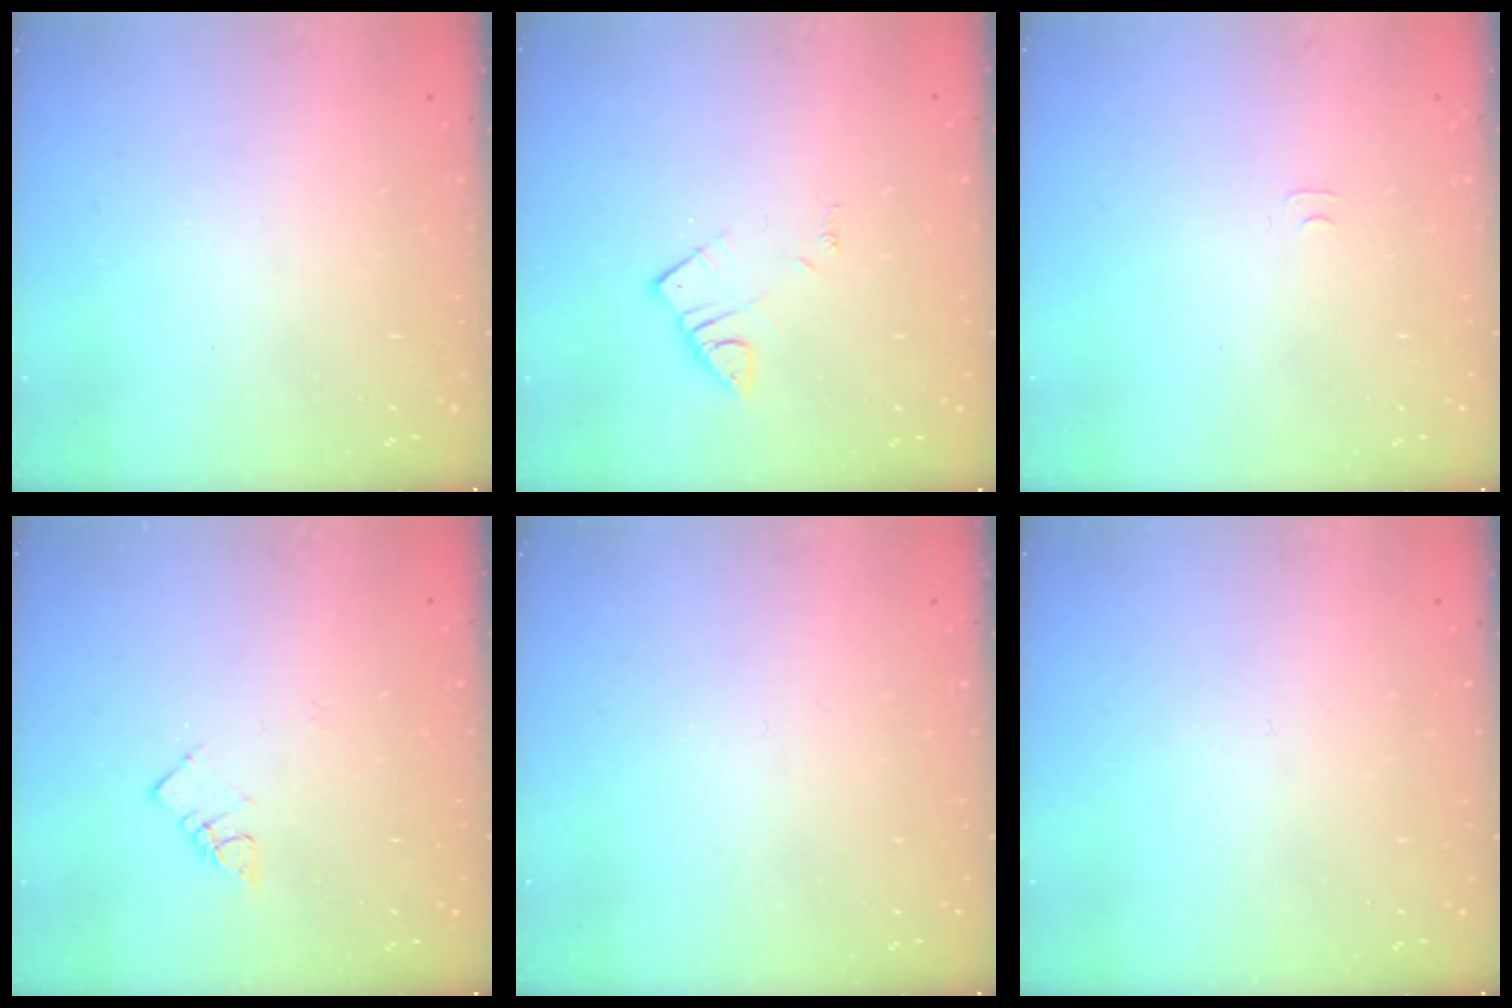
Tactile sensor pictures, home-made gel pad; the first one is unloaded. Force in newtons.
{"total": 3.5, "press": 3.5, "slide": 0.4}
{"total": 3.7, "press": 3.7, "slide": 0.4}
{"total": 3.6, "press": 3.6, "slide": 0.3}
{"total": 0.0}
{"total": 0.0}